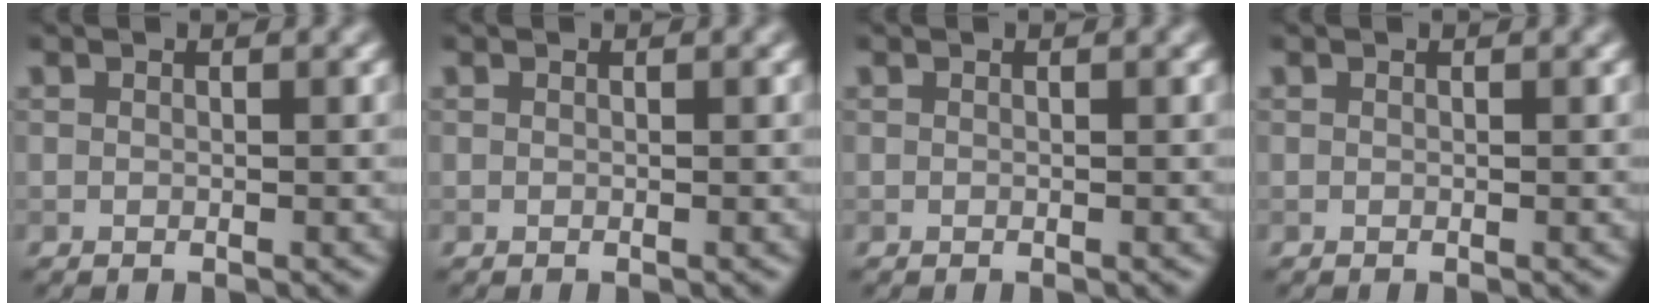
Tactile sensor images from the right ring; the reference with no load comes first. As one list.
[{"total": 0.0}, {"total": 0.0}, {"total": 0.0}]